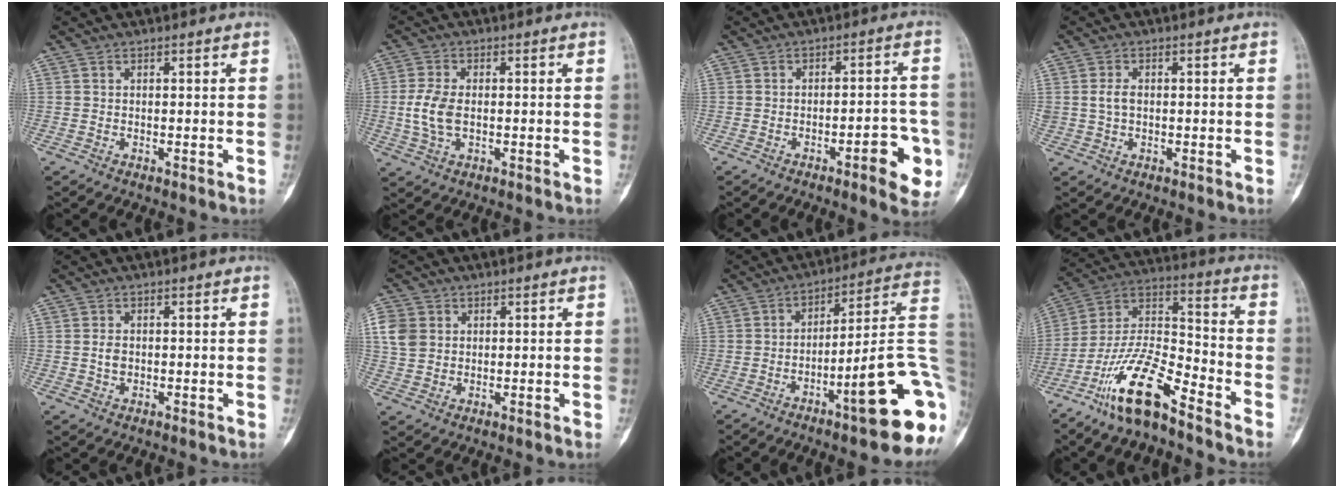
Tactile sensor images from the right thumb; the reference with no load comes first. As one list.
[{"total": 6.0, "force": [-0.4, 3.5, 4.9], "torque": [-0.112, 0.002, -0.009]}, {"total": 8.8, "force": [-3.7, 2.8, 7.4], "torque": [-0.074, 0.025, -0.046]}, {"total": 2.5, "force": [0.1, 1.7, 1.8], "torque": [-0.033, 0.003, 0.003]}, {"total": 1.8, "force": [-0.1, 1.2, 1.3], "torque": [-0.022, 0.001, -0.002]}, {"total": 5.9, "force": [1.5, 4.9, 2.9], "torque": [-0.049, 0.003, 0.030]}, {"total": 19.7, "force": [-6.5, 3.2, 18.3], "torque": [-0.194, 0.033, -0.089]}, {"total": 15.6, "force": [-10.8, 4.2, 10.4], "torque": [-0.199, 0.077, -0.209]}]